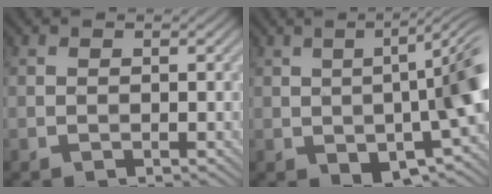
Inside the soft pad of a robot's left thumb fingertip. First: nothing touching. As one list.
[{"total": 12.6, "force": [-2.4, 4.9, 11.3], "torque": [-0.148, -0.006, -0.032]}]